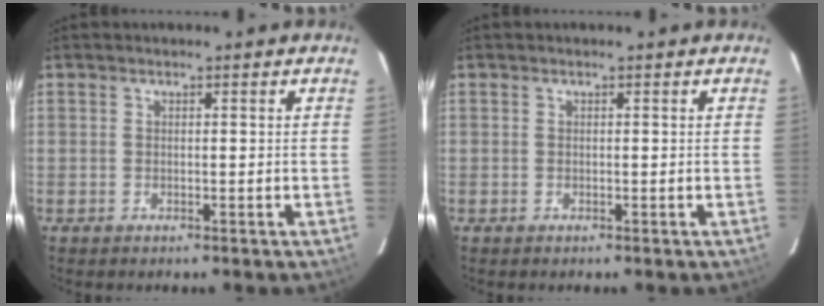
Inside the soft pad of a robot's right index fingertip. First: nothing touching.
{"total": 0.0}